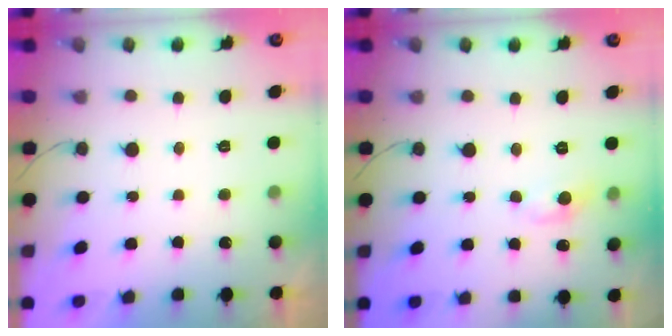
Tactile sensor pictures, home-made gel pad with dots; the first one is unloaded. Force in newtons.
{"total": 4.8, "press": 4.8, "slide": 0.6}